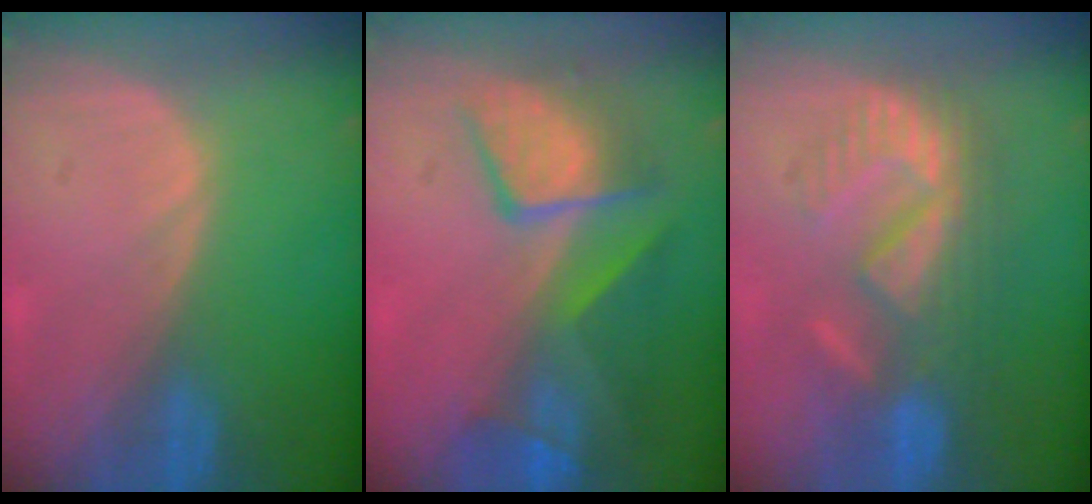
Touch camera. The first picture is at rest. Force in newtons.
{"total": 10.1, "press": 8.7, "slide": 5.0}
{"total": 8.8, "press": 8.7, "slide": 1.7}